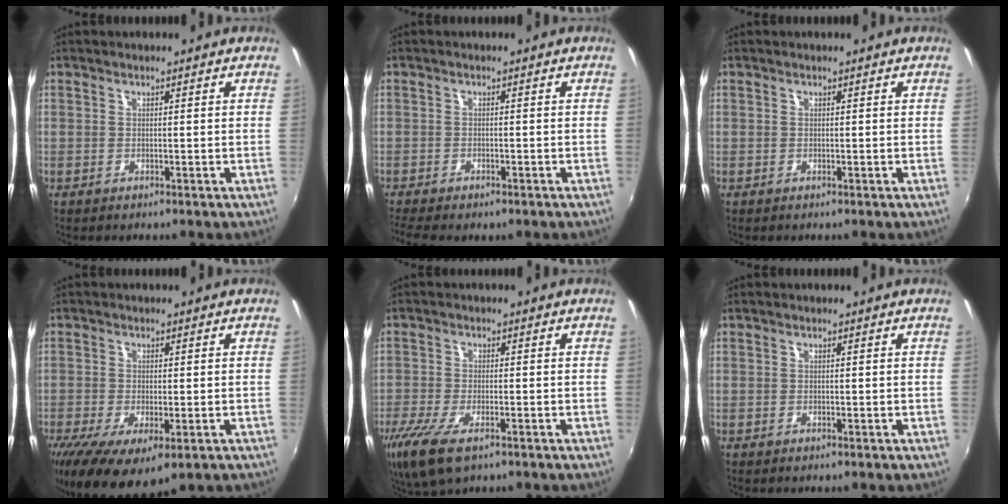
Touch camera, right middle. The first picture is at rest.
{"total": 5.5, "force": [-4.5, 1.2, 2.9], "torque": [-0.072, -0.029, -0.075]}
{"total": 0.0}
{"total": 10.4, "force": [-5.1, 3.9, 8.2], "torque": [-0.165, -0.050, -0.081]}
{"total": 8.9, "force": [-5.4, 2.9, 6.5], "torque": [-0.151, -0.038, -0.101]}
{"total": 0.0}